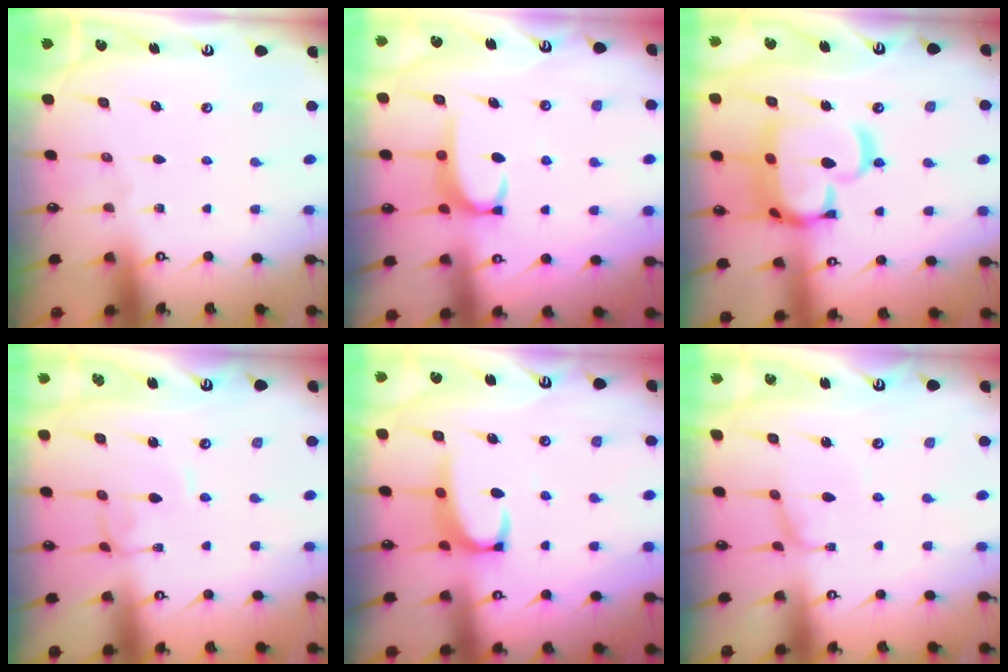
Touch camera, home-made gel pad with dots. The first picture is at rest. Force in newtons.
{"total": 3.4, "press": 3.3, "slide": 0.4}
{"total": 17.7, "press": 17.6, "slide": 1.9}
{"total": 1.8, "press": 1.7, "slide": 0.3}
{"total": 3.0, "press": 2.8, "slide": 1.0}
{"total": 1.1, "press": 1.0, "slide": 0.4}